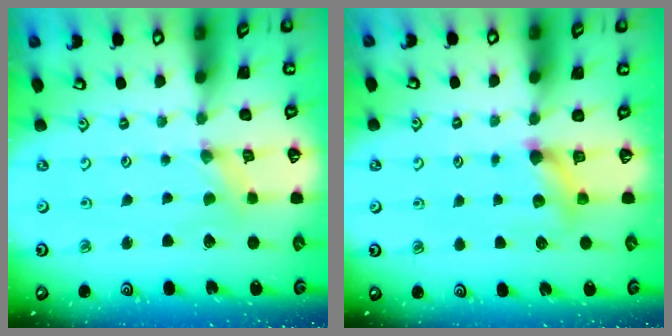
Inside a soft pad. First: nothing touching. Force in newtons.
{"total": 5.5, "press": 5.5, "slide": 0.6}